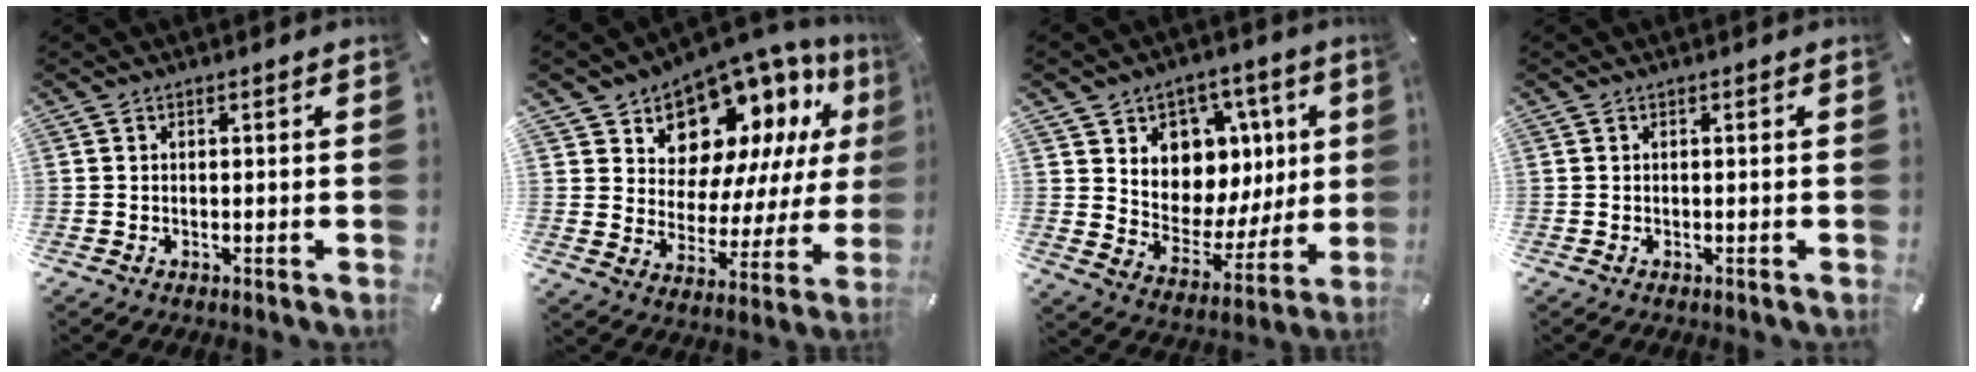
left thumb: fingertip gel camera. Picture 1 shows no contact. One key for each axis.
{"total": 13.4, "fx": 9.8, "fy": 8.3, "fz": 4.0, "tx": -0.075, "ty": -0.095, "tz": 0.177}
{"total": 10.1, "fx": 3.5, "fy": 9.2, "fz": 2.1, "tx": -0.019, "ty": -0.060, "tz": 0.071}
{"total": 0.0}